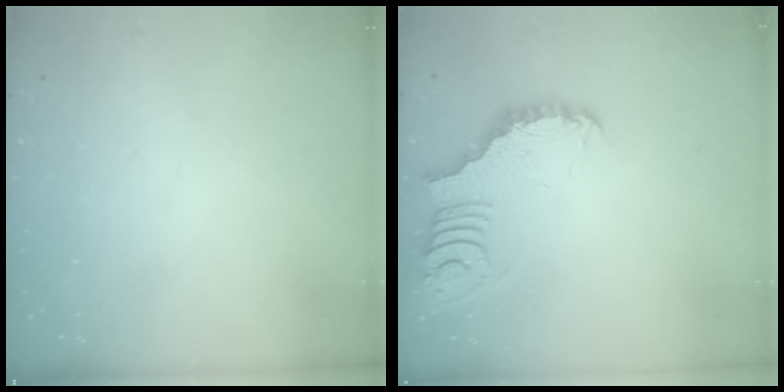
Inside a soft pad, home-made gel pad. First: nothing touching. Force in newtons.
{"total": 3.5, "press": 3.5, "slide": 0.6}